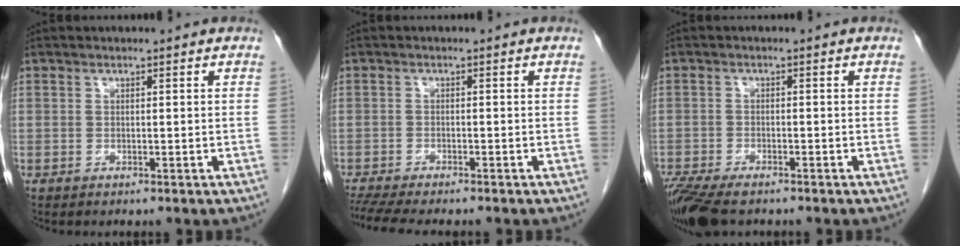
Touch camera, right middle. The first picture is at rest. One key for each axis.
{"total": 8.9, "fx": -7.7, "fy": 1.3, "fz": 4.3, "tx": -0.066, "ty": -0.010, "tz": -0.119}
{"total": 8.8, "fx": -6.7, "fy": 2.8, "fz": 4.9, "tx": -0.094, "ty": -0.018, "tz": -0.115}